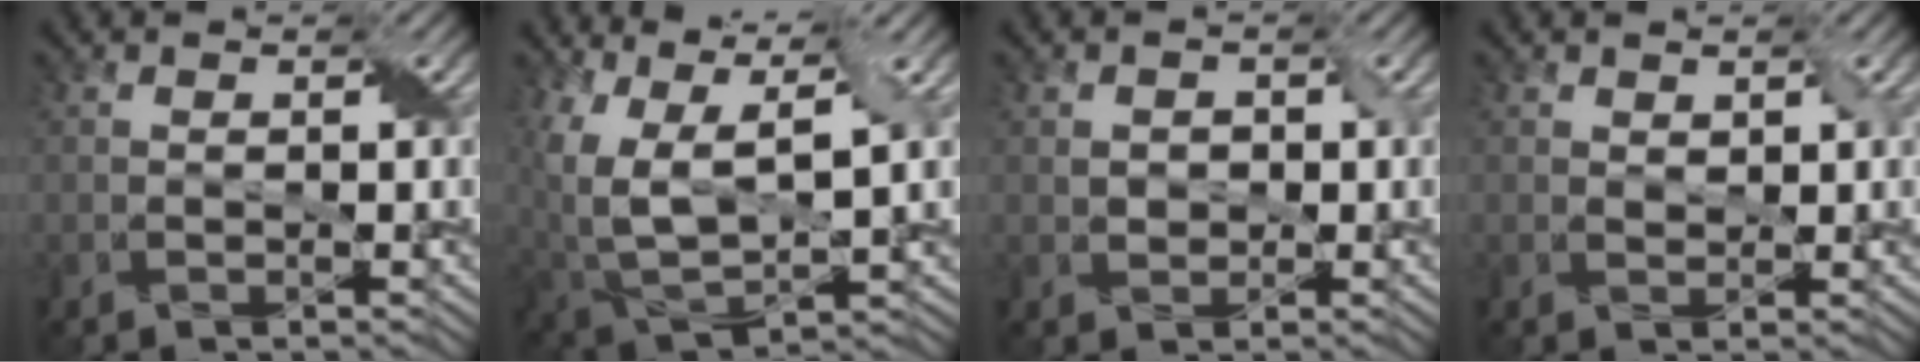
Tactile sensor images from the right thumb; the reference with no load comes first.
{"total": 12.6, "force": [3.9, 6.8, 9.9], "torque": [-0.230, -0.019, 0.088]}
{"total": 1.7, "force": [0.1, 1.6, 0.6], "torque": [-0.011, -0.005, 0.005]}
{"total": 1.1, "force": [0.8, 0.7, 0.3], "torque": [-0.006, -0.005, 0.020]}